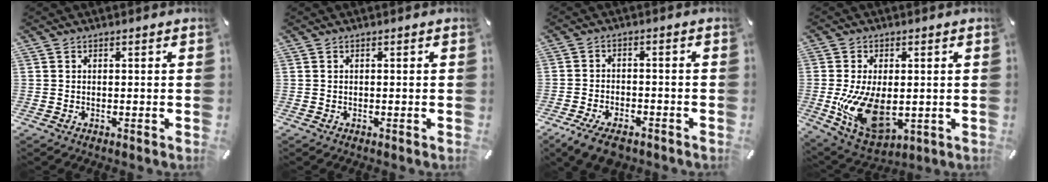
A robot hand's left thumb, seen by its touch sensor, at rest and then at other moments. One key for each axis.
{"total": 0.0}
{"total": 6.1, "fx": -4.3, "fy": 2.8, "fz": 3.4, "tx": -0.069, "ty": 0.017, "tz": -0.080}
{"total": 14.3, "fx": -1.5, "fy": 8.7, "fz": 11.2, "tx": -0.240, "ty": -0.014, "tz": -0.019}